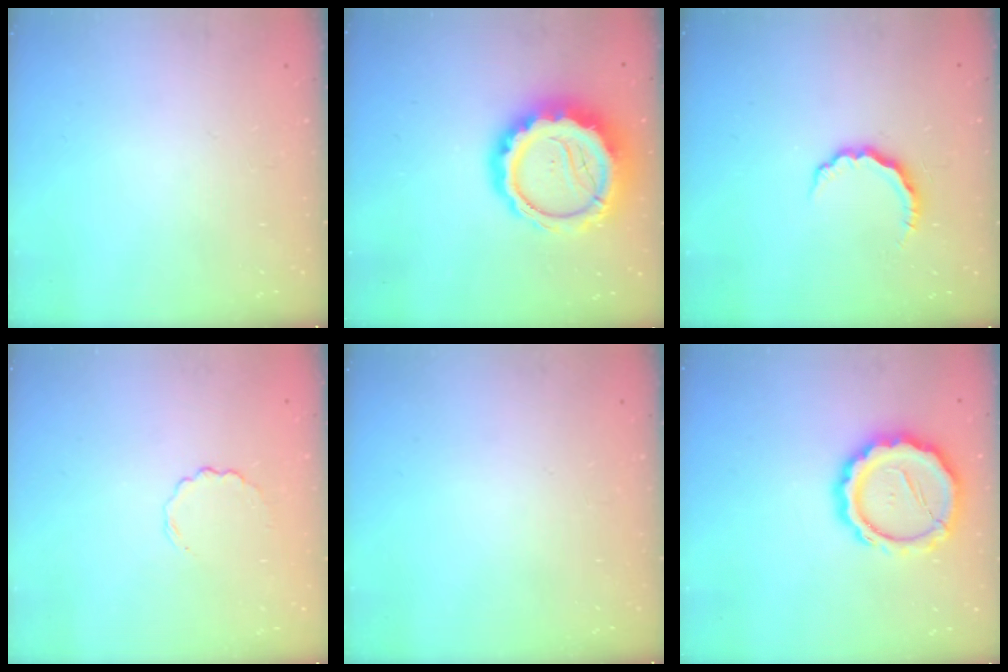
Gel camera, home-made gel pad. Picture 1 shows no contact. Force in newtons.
{"total": 15.9, "press": 15.5, "slide": 3.4}
{"total": 6.4, "press": 6.3, "slide": 1.0}
{"total": 3.9, "press": 3.6, "slide": 1.3}
{"total": 0.0}
{"total": 15.4, "press": 15.2, "slide": 2.3}